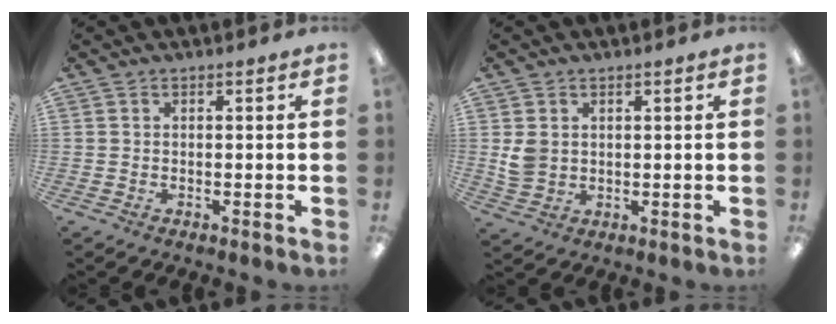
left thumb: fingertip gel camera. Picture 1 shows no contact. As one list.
[{"total": 4.5, "force": [1.4, 3.8, 2.0], "torque": [-0.025, 0.002, 0.026]}]